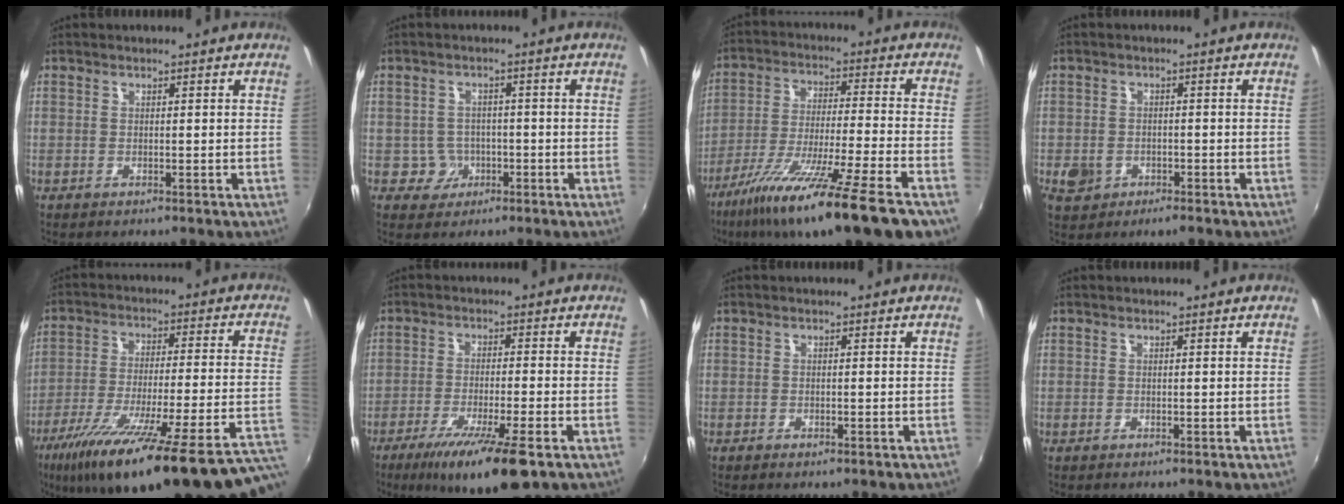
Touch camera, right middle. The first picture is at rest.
{"total": 3.7, "force": [-1.3, 3.4, 0.2], "torque": [-0.011, 0.010, -0.015]}
{"total": 20.6, "force": [-14.0, -0.3, 15.1], "torque": [-0.271, -0.067, -0.235]}
{"total": 4.2, "force": [-1.9, 3.1, 2.1], "torque": [-0.046, -0.004, -0.031]}
{"total": 31.7, "force": [-23.8, 2.4, 20.8], "torque": [-0.303, -0.090, -0.347]}
{"total": 12.5, "force": [-7.7, 1.3, 9.8], "torque": [-0.183, -0.033, -0.128]}
{"total": 0.9, "force": [-0.7, 0.2, 0.5], "torque": [-0.010, -0.005, -0.011]}
{"total": 0.0}